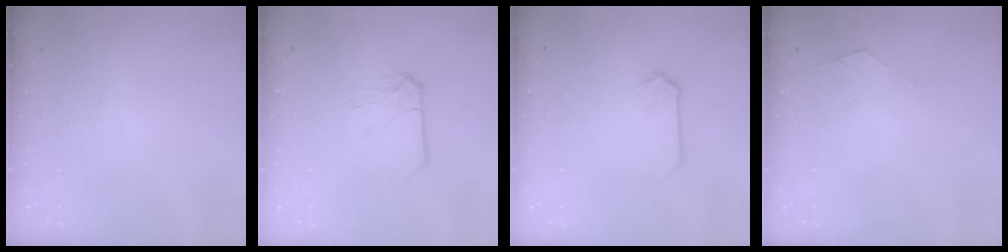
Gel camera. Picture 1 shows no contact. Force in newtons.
{"total": 1.7, "press": 1.6, "slide": 0.3}
{"total": 0.0}
{"total": 4.4, "press": 4.4, "slide": 0.5}